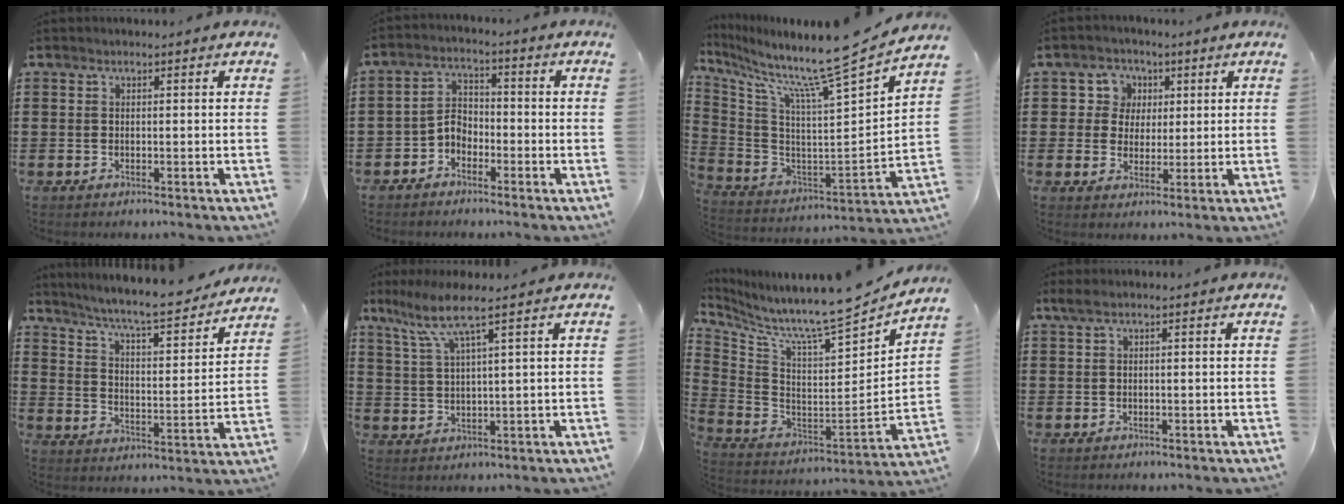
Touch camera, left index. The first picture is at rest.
{"total": 3.4, "force": [-2.5, 2.0, 1.3], "torque": [-0.037, 0.008, -0.055]}
{"total": 10.5, "force": [9.1, -0.7, 5.1], "torque": [-0.120, -0.086, 0.136]}
{"total": 4.9, "force": [1.8, 4.5, 0.7], "torque": [-0.034, 0.013, 0.028]}
{"total": 7.3, "force": [6.7, -0.2, 3.0], "torque": [-0.084, -0.046, 0.107]}
{"total": 6.5, "force": [3.8, 0.2, 5.3], "torque": [-0.123, -0.009, 0.062]}
{"total": 7.8, "force": [7.0, -0.1, 3.5], "torque": [-0.087, -0.084, 0.105]}
{"total": 0.9, "force": [0.2, 0.2, 0.9], "torque": [-0.018, -0.001, 0.004]}